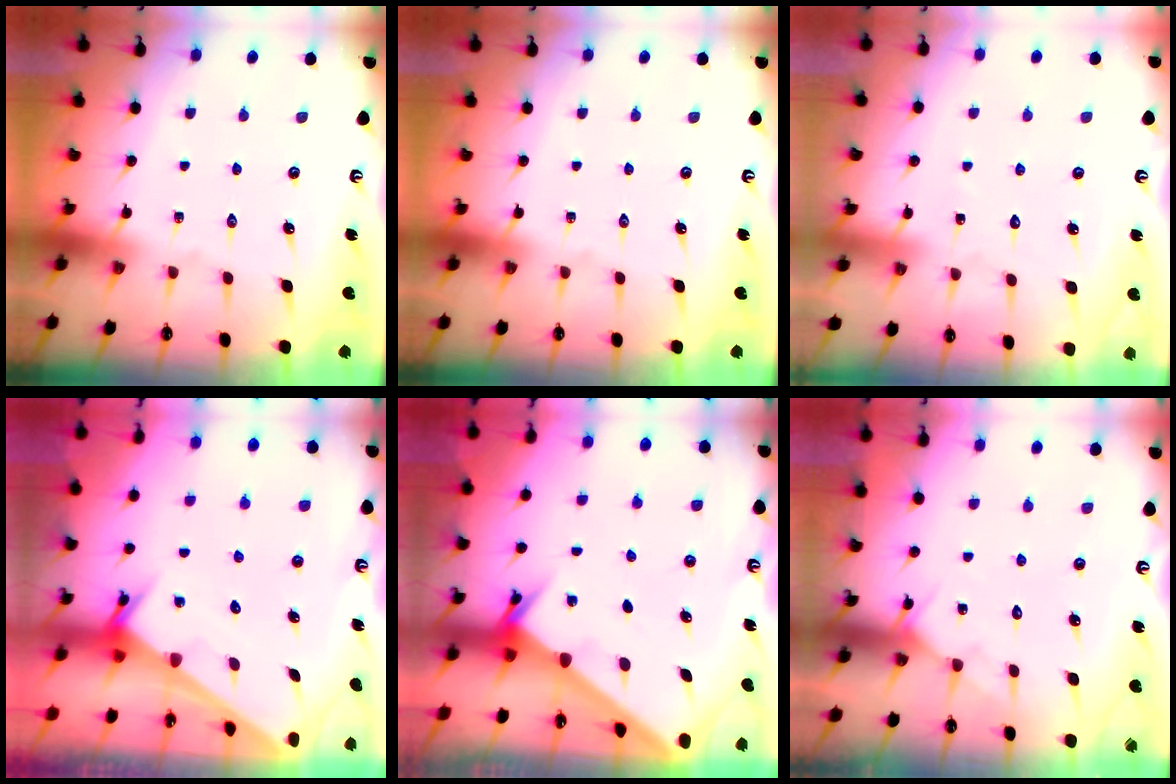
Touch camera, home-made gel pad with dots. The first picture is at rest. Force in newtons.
{"total": 0.0}
{"total": 4.3, "press": 4.3, "slide": 0.4}
{"total": 2.5, "press": 2.5, "slide": 0.1}
{"total": 2.6, "press": 2.6, "slide": 0.3}
{"total": 6.5, "press": 6.5, "slide": 0.5}